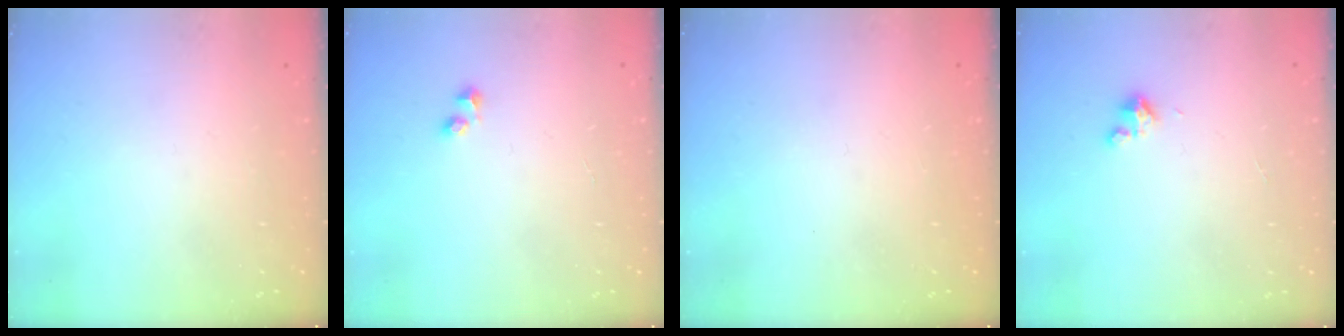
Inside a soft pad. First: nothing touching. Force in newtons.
{"total": 1.8, "press": 1.7, "slide": 0.6}
{"total": 0.7, "press": 0.6, "slide": 0.3}
{"total": 2.7, "press": 2.6, "slide": 0.4}